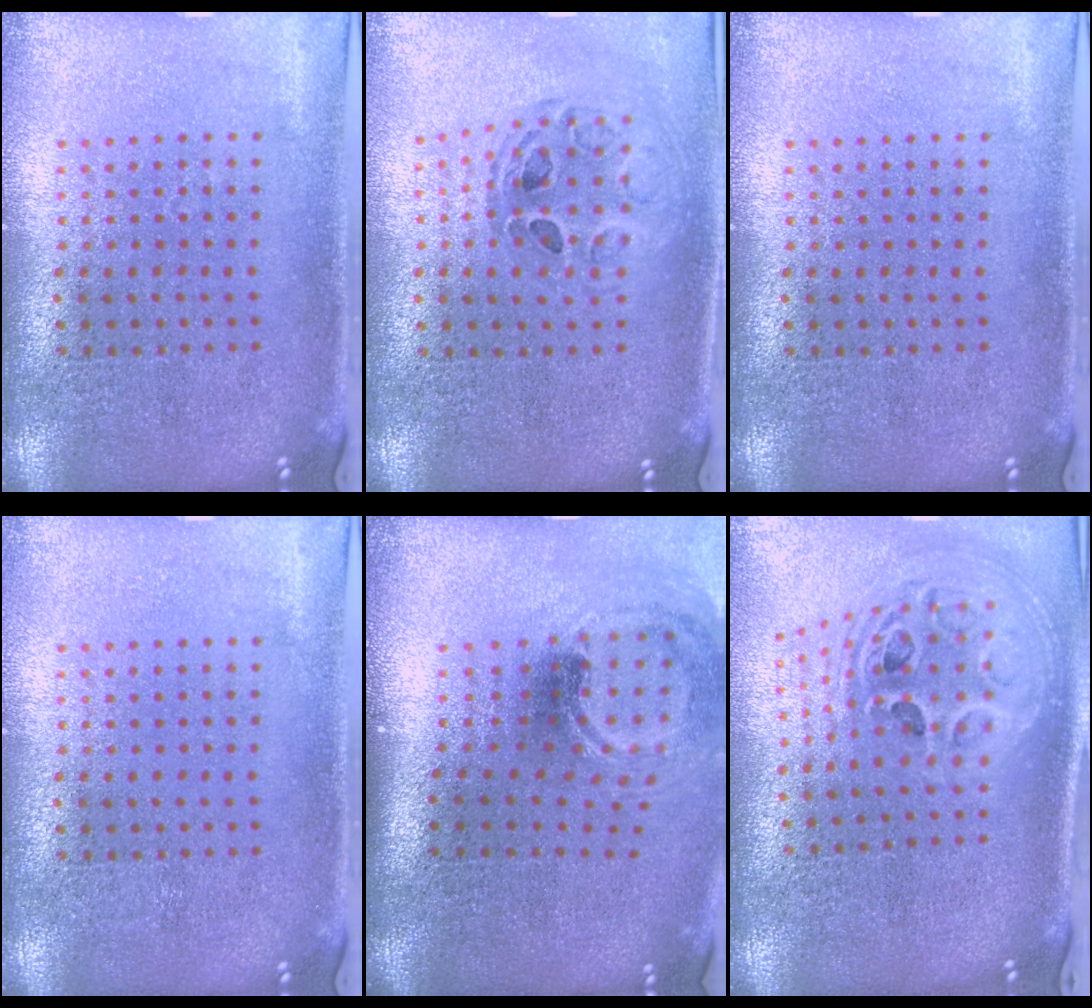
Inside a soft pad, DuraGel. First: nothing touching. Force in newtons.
{"total": 0.9, "press": 0.9, "slide": 0.1}
{"total": 0.0}
{"total": 0.0}
{"total": 1.5, "press": 1.2, "slide": 1.0}
{"total": 2.3, "press": 1.8, "slide": 1.6}